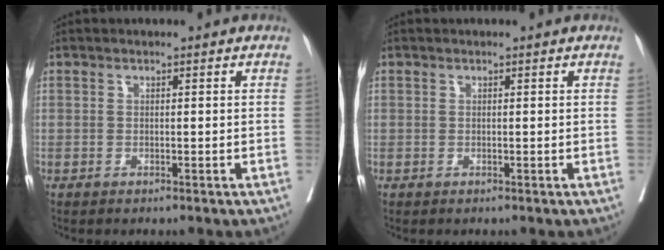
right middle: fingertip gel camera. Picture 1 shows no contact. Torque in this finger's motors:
{"motor_torque": [-0.42, 0.47, 0.01, 0.02]}